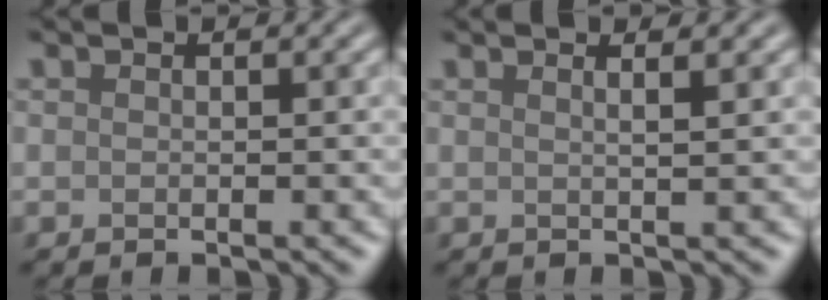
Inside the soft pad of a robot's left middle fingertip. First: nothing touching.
{"total": 2.1, "force": [1.2, 0.7, 1.5], "torque": [-0.006, 0.010, -0.008]}